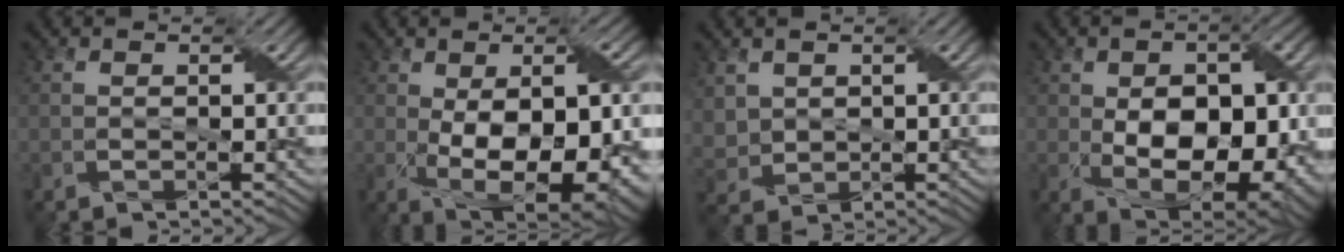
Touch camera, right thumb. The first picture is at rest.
{"total": 14.2, "force": [-1.9, 7.1, 12.2], "torque": [-0.195, -0.022, -0.015]}
{"total": 3.2, "force": [1.6, 2.5, 1.1], "torque": [-0.045, -0.003, 0.037]}
{"total": 14.8, "force": [-1.3, 9.0, 11.7], "torque": [-0.164, -0.017, 0.001]}